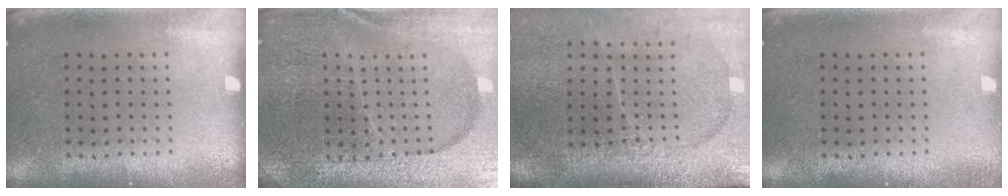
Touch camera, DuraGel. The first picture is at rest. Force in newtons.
{"total": 5.0, "press": 4.6, "slide": 2.1}
{"total": 4.5, "press": 3.6, "slide": 2.7}
{"total": 0.6, "press": 0.6, "slide": 0.1}